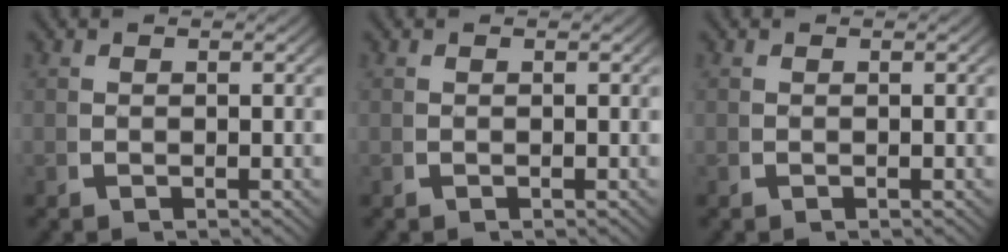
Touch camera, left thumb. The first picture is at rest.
{"total": 0.0}
{"total": 0.0}